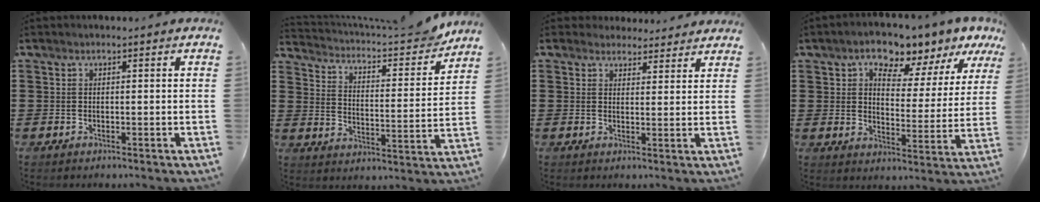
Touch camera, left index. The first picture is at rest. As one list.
[{"total": 4.2, "force": [3.9, 0.5, 1.5], "torque": [-0.044, -0.032, 0.056]}, {"total": 3.3, "force": [3.1, 1.2, 0.2], "torque": [-0.005, -0.006, 0.058]}, {"total": 7.7, "force": [6.3, 2.7, 3.6], "torque": [-0.065, -0.029, 0.104]}]